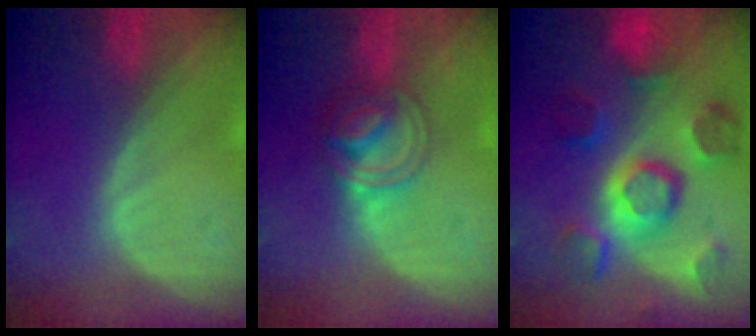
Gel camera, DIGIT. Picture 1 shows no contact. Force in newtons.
{"total": 6.2, "press": 5.3, "slide": 3.1}
{"total": 11.3, "press": 10.0, "slide": 5.3}